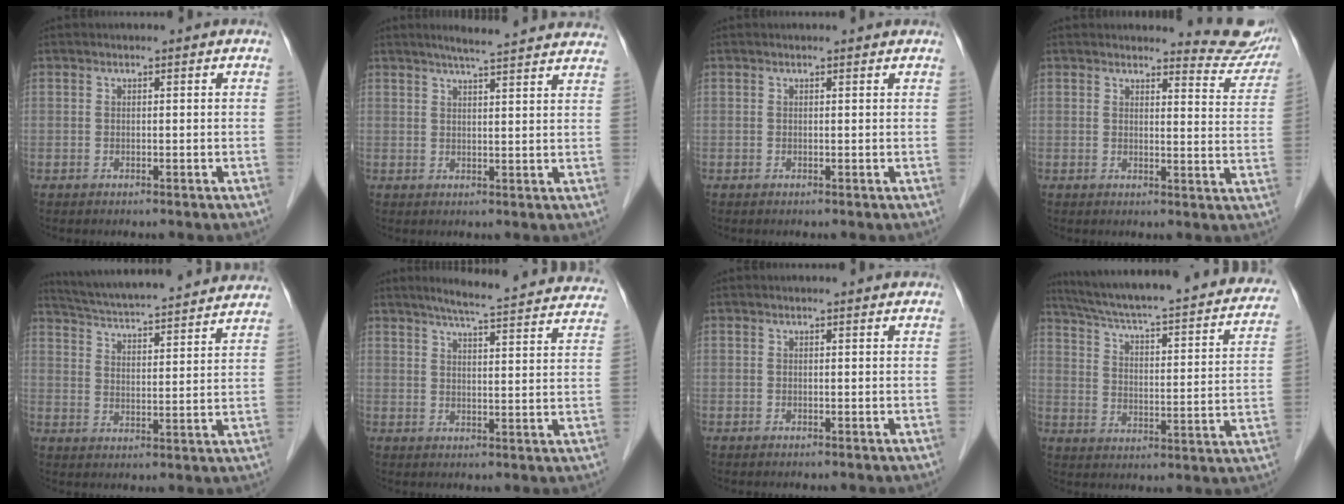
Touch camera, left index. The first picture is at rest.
{"total": 14.5, "force": [13.2, 0.7, 6.1], "torque": [-0.085, 0.011, 0.156]}
{"total": 2.0, "force": [1.8, 0.6, 0.5], "torque": [-0.011, 0.016, 0.014]}
{"total": 8.1, "force": [8.1, 1.0, 0.3], "torque": [0.013, -0.052, 0.071]}
{"total": 24.7, "force": [22.8, 2.3, 9.3], "torque": [-0.154, -0.002, 0.306]}
{"total": 22.1, "force": [20.2, 1.8, 8.7], "torque": [-0.119, -0.026, 0.238]}
{"total": 1.8, "force": [1.7, 0.6, 0.4], "torque": [-0.012, 0.016, 0.013]}
{"total": 29.9, "force": [25.5, 4.5, 14.9], "torque": [-0.233, -0.031, 0.324]}